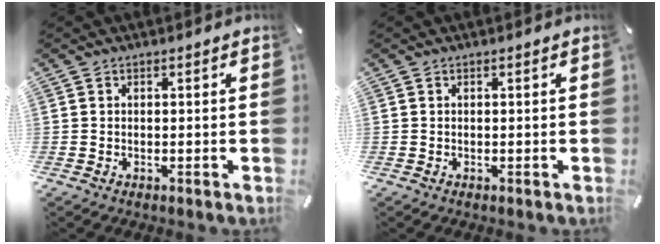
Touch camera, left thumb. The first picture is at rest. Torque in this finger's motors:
{"motor_torque": [0.00, 0.00, 0.00, 0.00, 0.00]}